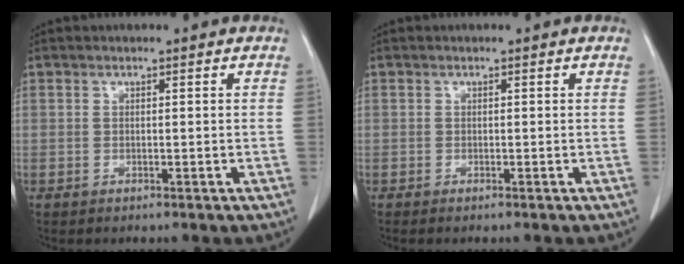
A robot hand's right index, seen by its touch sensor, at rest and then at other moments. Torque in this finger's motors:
{"motor_torque": [-0.04, 0.00, 0.04, 0.01]}